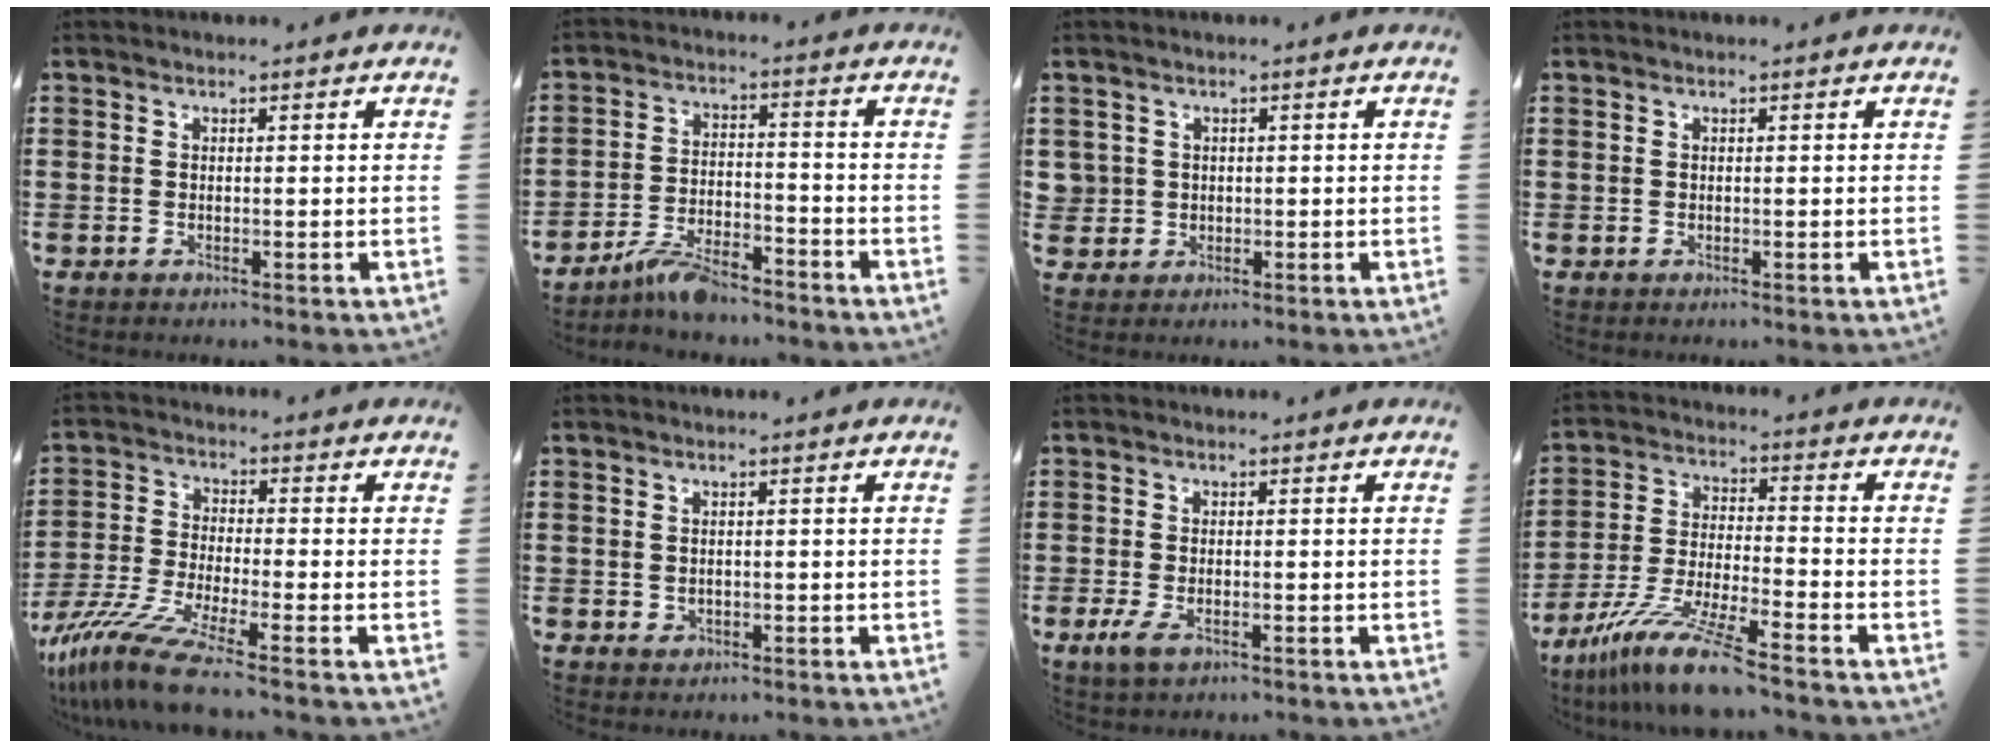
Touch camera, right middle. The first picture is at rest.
{"total": 5.9, "force": [-5.1, 1.2, 2.6], "torque": [-0.062, 0.002, -0.101]}
{"total": 2.3, "force": [0.2, 2.2, 0.1], "torque": [-0.016, 0.007, 0.002]}
{"total": 0.0}
{"total": 8.7, "force": [-6.9, 0.5, 5.3], "torque": [-0.128, -0.018, -0.138]}
{"total": 0.7, "force": [0.1, 0.6, 0.3], "torque": [-0.010, 0.002, 0.003]}
{"total": 2.5, "force": [-1.0, 1.1, 2.0], "torque": [-0.053, -0.008, -0.022]}
{"total": 11.6, "force": [-9.5, -0.1, 6.6], "torque": [-0.138, -0.002, -0.187]}